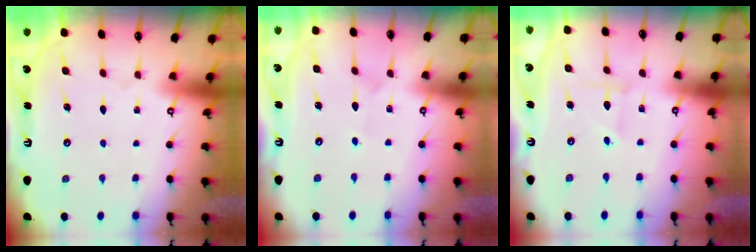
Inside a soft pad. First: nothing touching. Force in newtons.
{"total": 1.1, "press": 1.1, "slide": 0.1}
{"total": 0.7, "press": 0.7, "slide": 0.0}